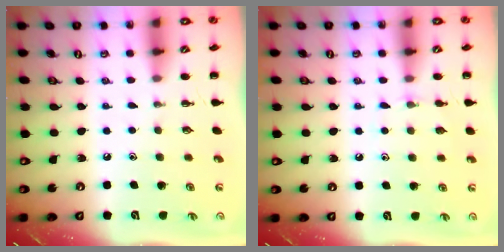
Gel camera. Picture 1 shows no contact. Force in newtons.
{"total": 4.8, "press": 4.5, "slide": 1.5}